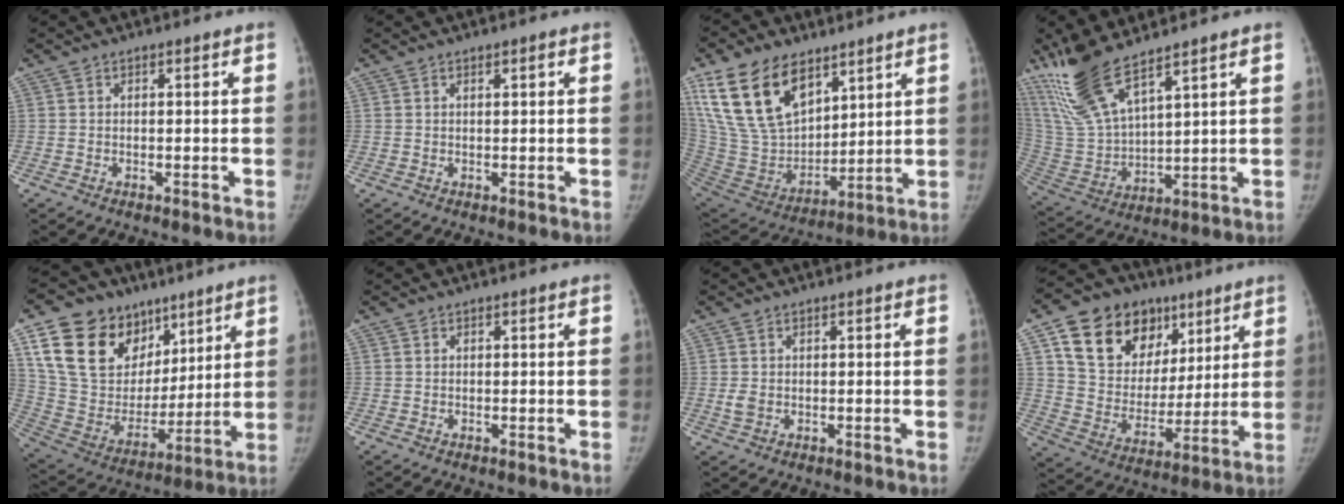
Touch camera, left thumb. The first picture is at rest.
{"total": 0.6, "force": [0.2, 0.2, 0.6], "torque": [-0.003, 0.002, 0.003]}
{"total": 22.0, "force": [12.5, 12.7, 12.9], "torque": [-0.225, -0.047, 0.247]}
{"total": 14.6, "force": [10.9, 3.7, 9.0], "torque": [-0.184, -0.050, 0.236]}
{"total": 24.1, "force": [12.4, 17.0, 11.9], "torque": [-0.181, -0.018, 0.236]}
{"total": 0.0}
{"total": 1.9, "force": [-0.2, 1.5, 1.2], "torque": [-0.026, -0.002, -0.003]}
{"total": 21.6, "force": [10.6, 15.3, 11.0], "torque": [-0.142, -0.013, 0.185]}